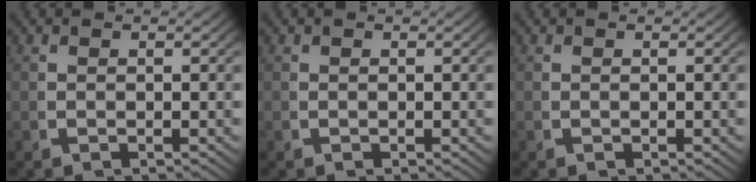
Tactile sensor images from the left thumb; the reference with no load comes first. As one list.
[{"total": 0.0}, {"total": 0.0}]